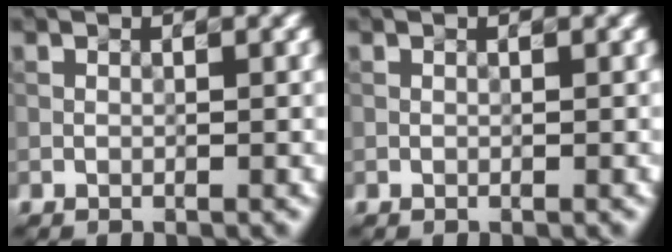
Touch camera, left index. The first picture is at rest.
{"total": 0.0}